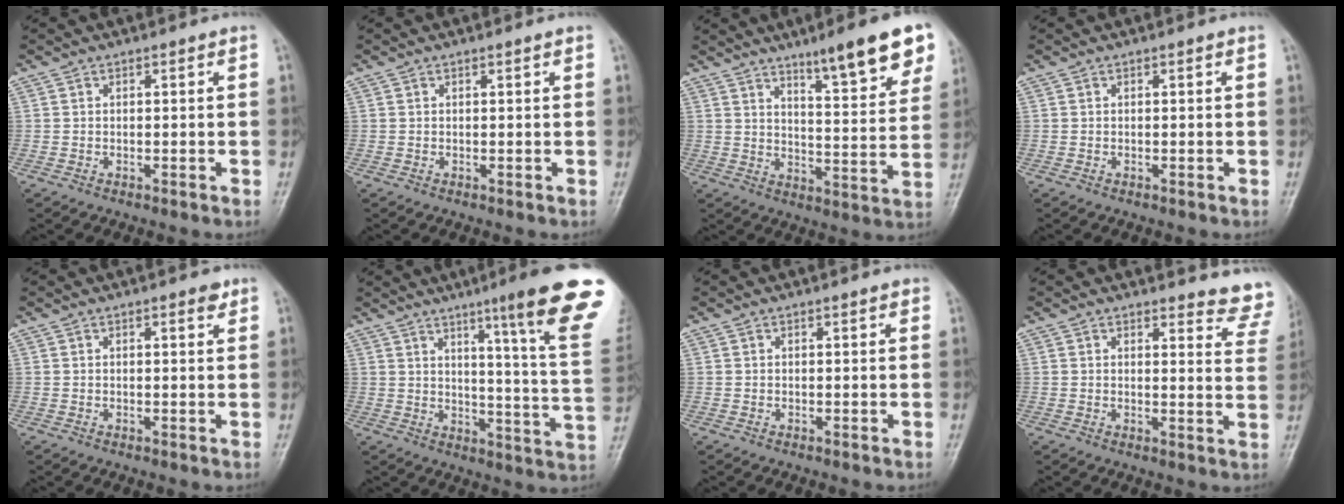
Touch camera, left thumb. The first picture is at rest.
{"total": 0.6, "force": [0.3, 0.0, 0.5], "torque": [-0.009, 0.000, 0.005]}
{"total": 14.8, "force": [9.4, 2.7, 11.2], "torque": [-0.133, -0.046, 0.139]}
{"total": 0.0}
{"total": 1.8, "force": [1.1, 0.6, 1.3], "torque": [-0.015, -0.005, 0.013]}
{"total": 21.8, "force": [13.2, 0.3, 17.3], "torque": [-0.213, -0.074, 0.169]}
{"total": 0.9, "force": [0.6, 0.2, 0.6], "torque": [-0.008, 0.000, 0.005]}
{"total": 9.5, "force": [9.2, 2.1, 1.0], "torque": [0.034, -0.081, 0.069]}